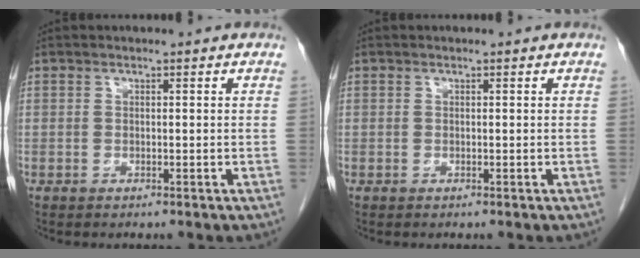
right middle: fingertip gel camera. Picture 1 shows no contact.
{"total": 0.0}